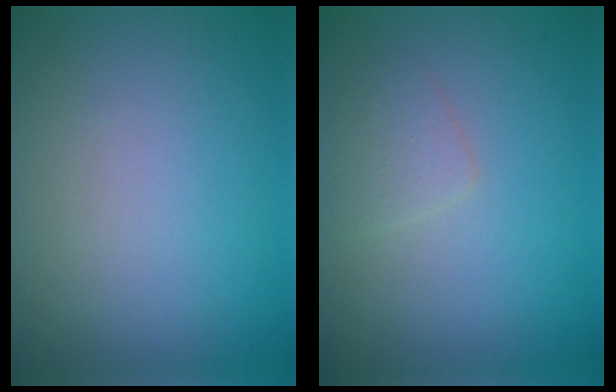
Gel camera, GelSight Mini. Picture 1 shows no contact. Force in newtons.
{"total": 1.6, "press": 1.6, "slide": 0.1}